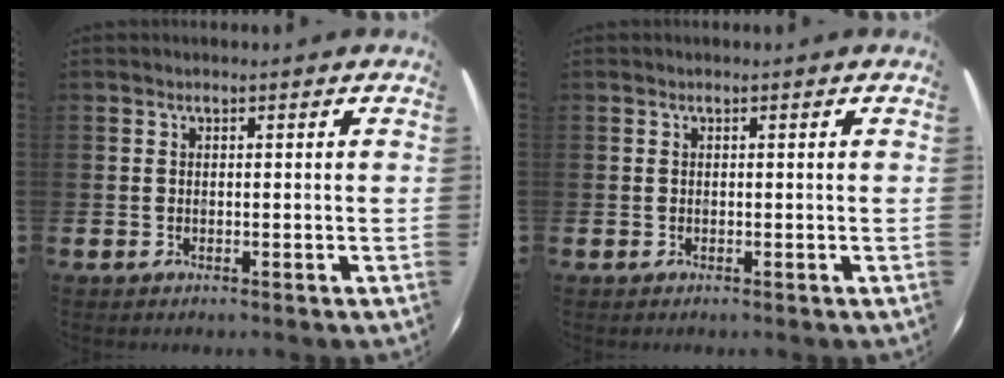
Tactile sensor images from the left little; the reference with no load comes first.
{"total": 0.0}